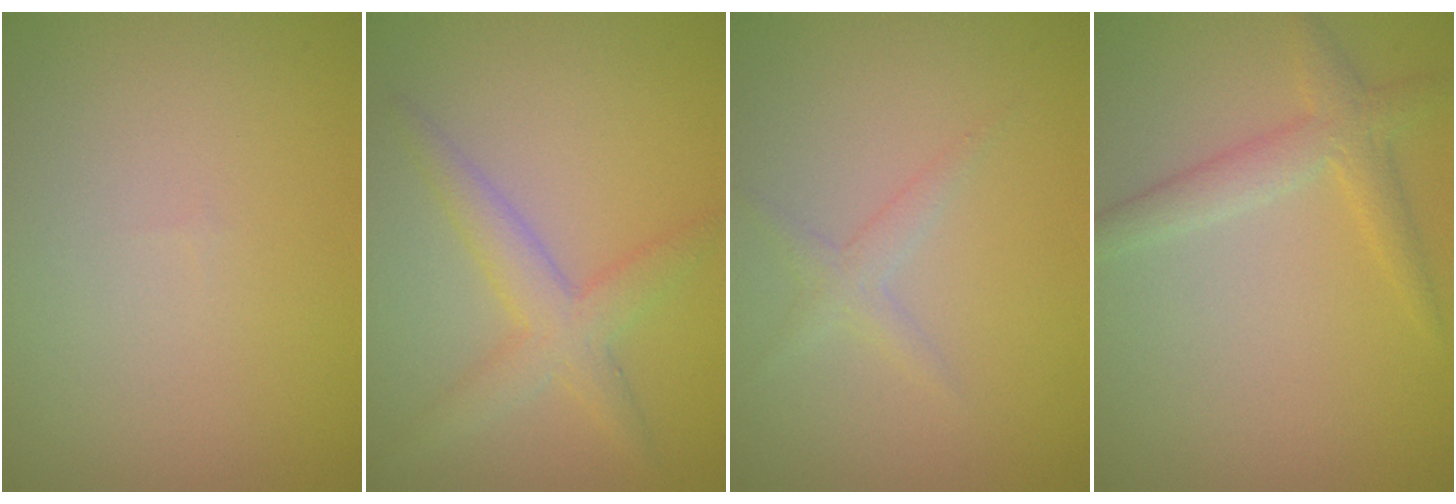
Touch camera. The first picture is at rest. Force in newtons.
{"total": 3.3, "press": 3.3, "slide": 0.1}
{"total": 1.4, "press": 1.4, "slide": 0.0}
{"total": 2.8, "press": 2.8, "slide": 0.2}